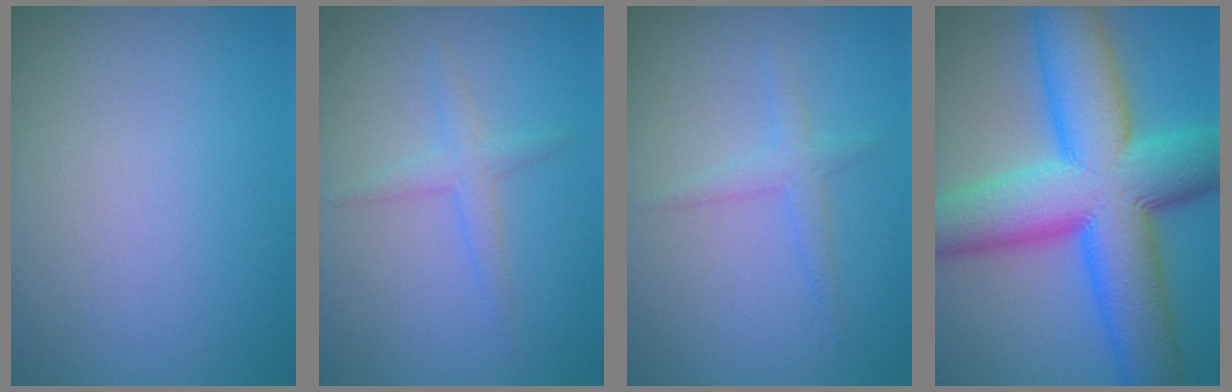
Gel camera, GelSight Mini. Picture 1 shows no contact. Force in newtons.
{"total": 1.8, "press": 1.8, "slide": 0.1}
{"total": 1.7, "press": 1.7, "slide": 0.0}
{"total": 14.9, "press": 14.9, "slide": 0.3}